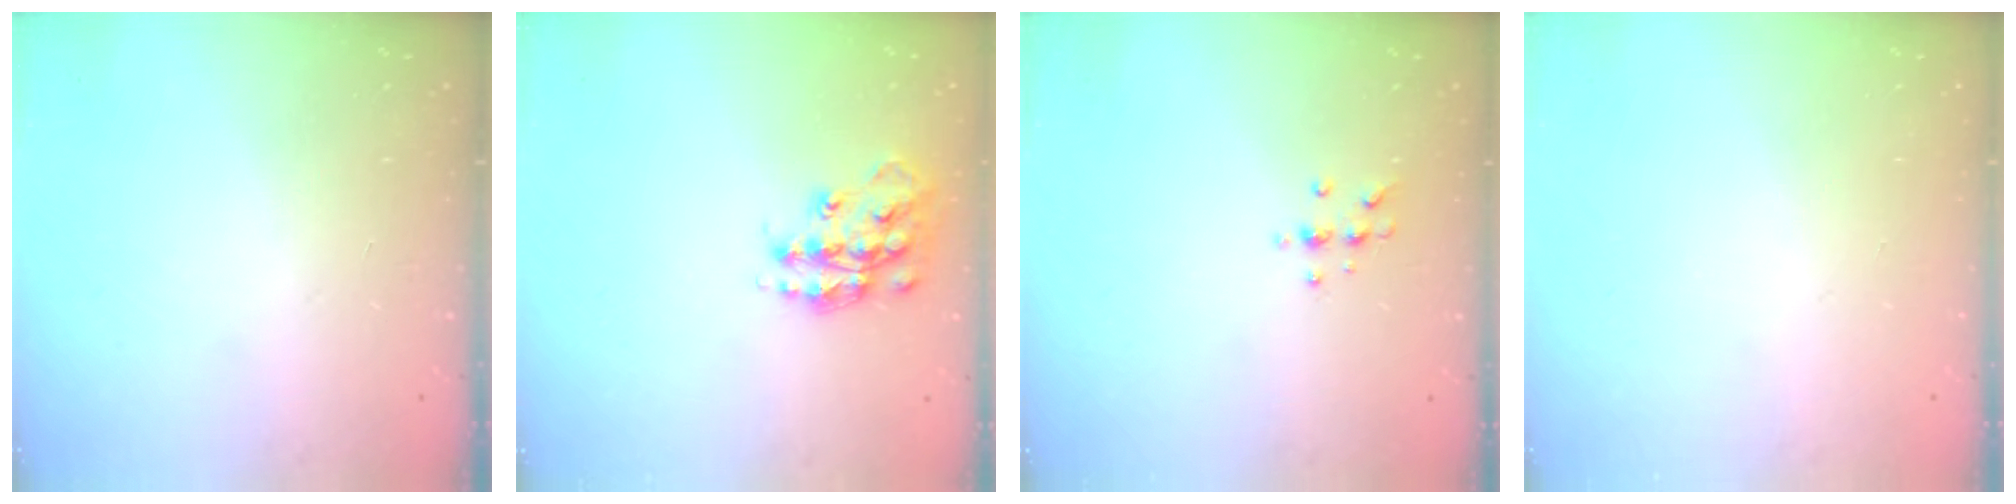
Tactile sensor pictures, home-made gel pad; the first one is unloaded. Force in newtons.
{"total": 14.6, "press": 14.6, "slide": 0.8}
{"total": 5.7, "press": 5.5, "slide": 1.6}
{"total": 0.0}